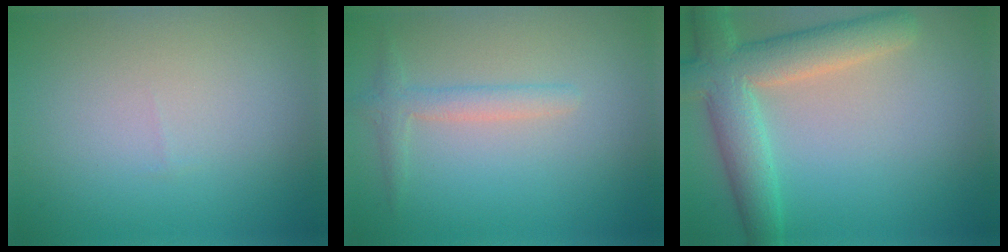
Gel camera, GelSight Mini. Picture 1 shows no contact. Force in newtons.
{"total": 1.9, "press": 1.9, "slide": 0.0}
{"total": 6.6, "press": 6.6, "slide": 0.4}